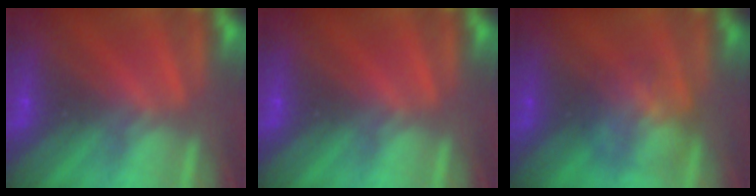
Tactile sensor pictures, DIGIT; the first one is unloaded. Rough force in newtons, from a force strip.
{"total": 0.0}
{"total": 2.9}